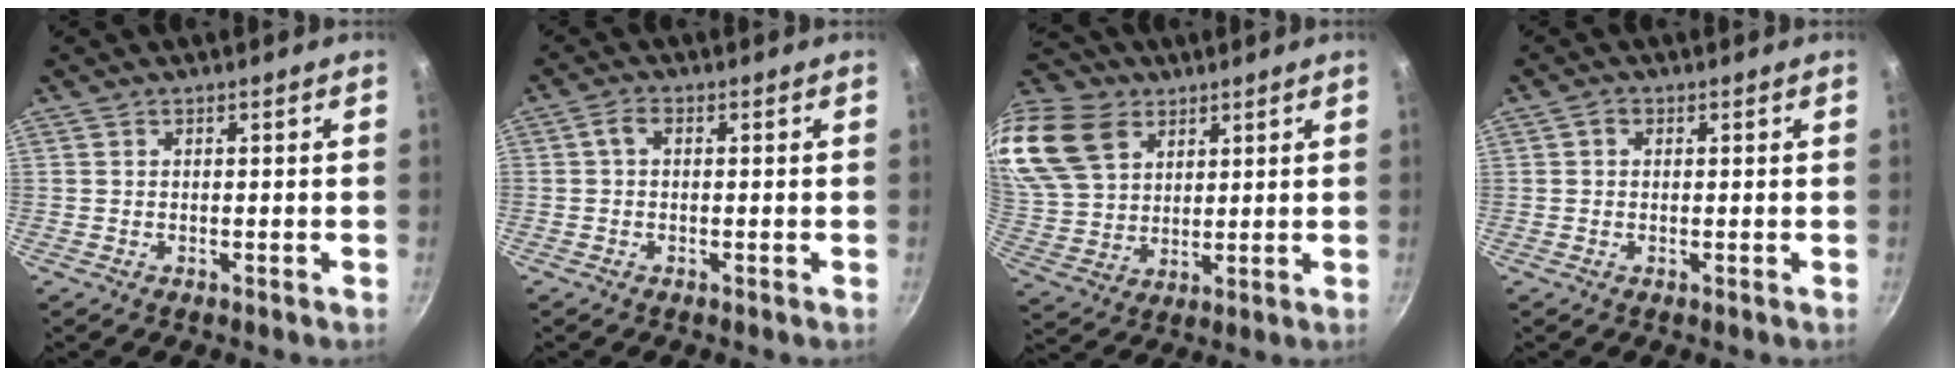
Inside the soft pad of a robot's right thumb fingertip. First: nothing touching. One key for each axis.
{"total": 2.4, "fx": 0.2, "fy": 0.9, "fz": 2.2, "tx": -0.056, "ty": 0.007, "tz": 0.002}
{"total": 19.6, "fx": 9.8, "fy": 13.8, "fz": 10.0, "tx": -0.204, "ty": -0.008, "tz": 0.197}
{"total": 1.4, "fx": 0.5, "fy": 1.0, "fz": 0.9, "tx": -0.018, "ty": 0.005, "tz": 0.006}